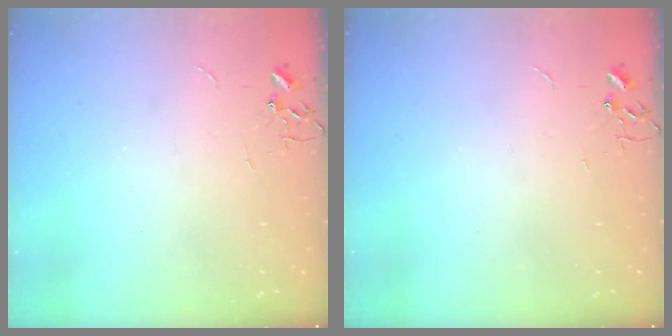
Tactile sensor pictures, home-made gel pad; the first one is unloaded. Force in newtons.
{"total": 0.0}